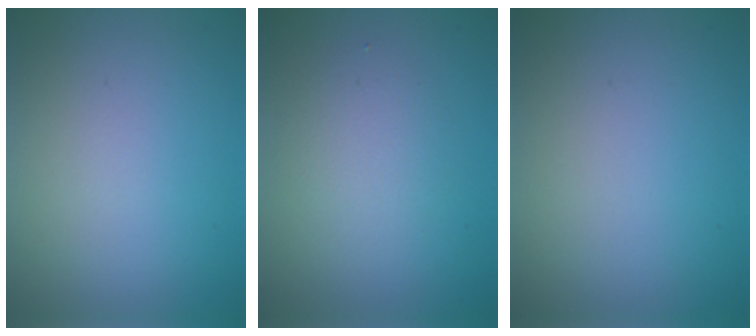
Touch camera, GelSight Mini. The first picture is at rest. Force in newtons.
{"total": 2.5, "press": 2.5, "slide": 0.2}
{"total": 0.0}